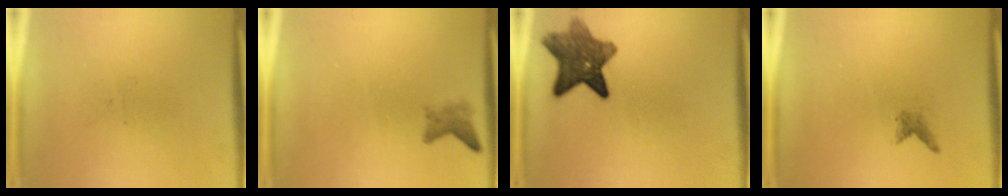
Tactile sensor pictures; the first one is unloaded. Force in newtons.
{"total": 1.7}
{"total": 9.0}
{"total": 1.0}